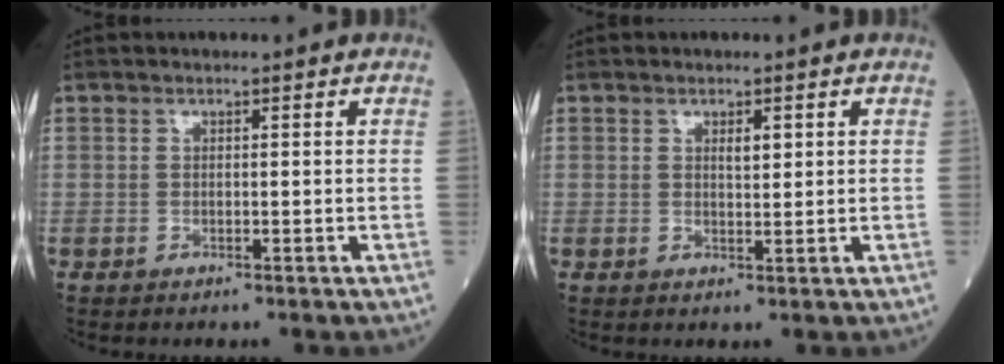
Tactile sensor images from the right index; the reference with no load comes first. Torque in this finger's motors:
{"motor_torque": [0.59, 0.09, 0.27, 0.07]}